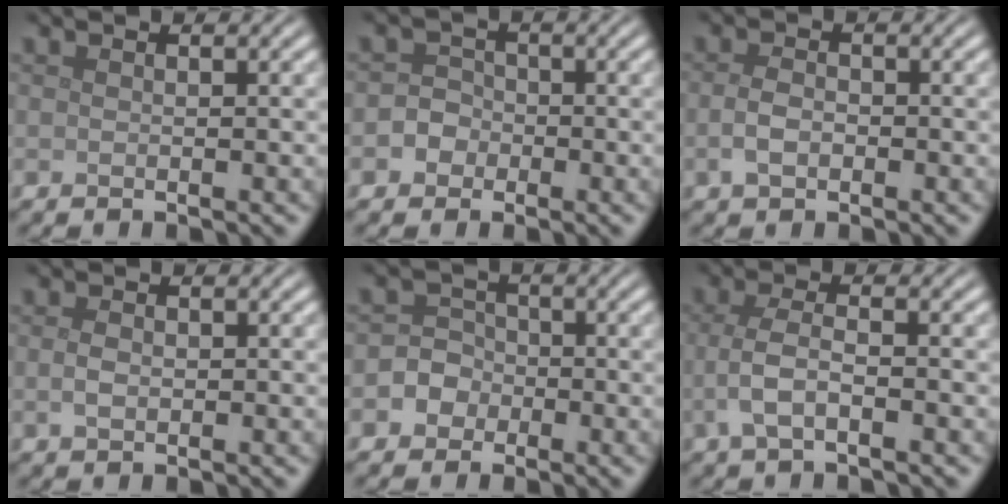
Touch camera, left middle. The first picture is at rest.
{"total": 2.0, "force": [-0.7, 1.9, 0.5], "torque": [0.014, 0.004, -0.021]}
{"total": 1.9, "force": [-0.5, 1.3, 1.4], "torque": [-0.032, 0.000, -0.011]}
{"total": 1.3, "force": [0.0, 0.9, 1.0], "torque": [-0.023, -0.001, 0.000]}
{"total": 3.2, "force": [-1.1, 2.9, 0.7], "torque": [0.012, 0.011, -0.035]}
{"total": 2.8, "force": [-0.7, 1.1, 2.4], "torque": [-0.057, -0.001, -0.017]}